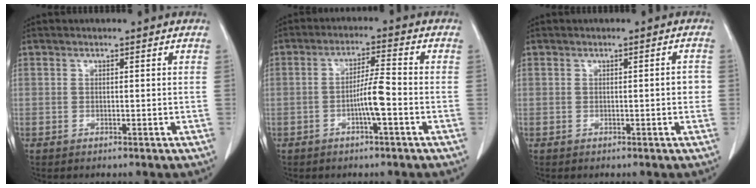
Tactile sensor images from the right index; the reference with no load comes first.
{"total": 5.0, "force": [-1.6, 0.0, 4.8], "torque": [-0.089, 0.005, -0.029]}
{"total": 1.6, "force": [-0.2, 0.4, 1.5], "torque": [-0.014, 0.003, -0.004]}